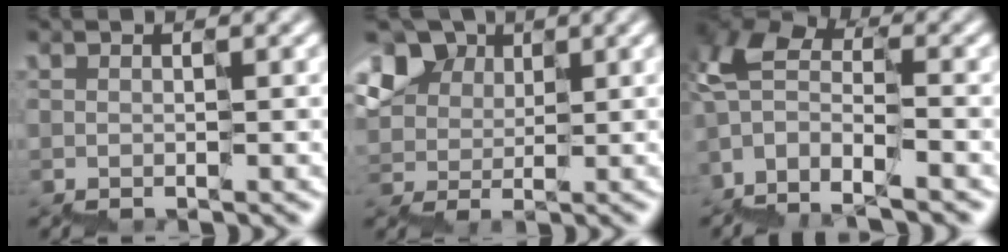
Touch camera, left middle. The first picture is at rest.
{"total": 5.8, "force": [3.7, 4.1, 1.8], "torque": [-0.037, 0.027, 0.052]}
{"total": 6.3, "force": [-3.1, 3.3, 4.4], "torque": [-0.079, 0.020, -0.073]}